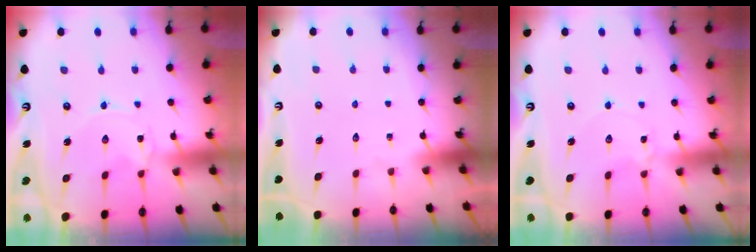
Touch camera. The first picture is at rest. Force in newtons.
{"total": 0.0}
{"total": 1.6, "press": 1.6, "slide": 0.1}